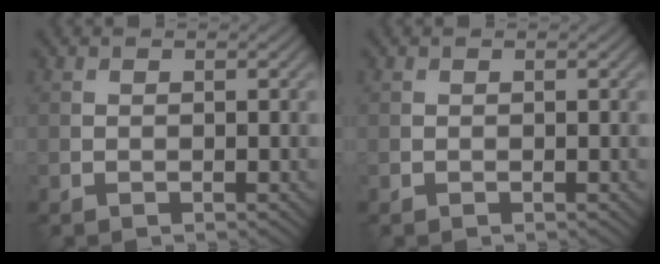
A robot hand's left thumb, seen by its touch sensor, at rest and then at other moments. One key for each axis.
{"total": 0.0}